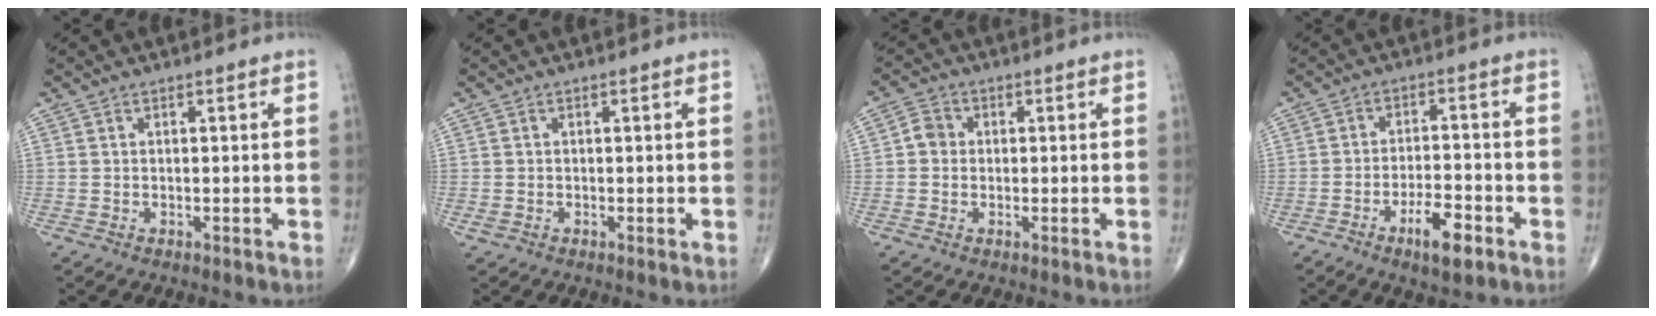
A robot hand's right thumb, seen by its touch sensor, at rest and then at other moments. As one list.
[{"total": 1.0, "force": [-0.2, 0.7, 0.7], "torque": [-0.018, 0.005, 0.001]}, {"total": 3.5, "force": [0.0, 3.2, 1.6], "torque": [-0.019, 0.009, -0.006]}, {"total": 7.2, "force": [-3.9, 2.3, 5.6], "torque": [-0.092, 0.018, -0.061]}]